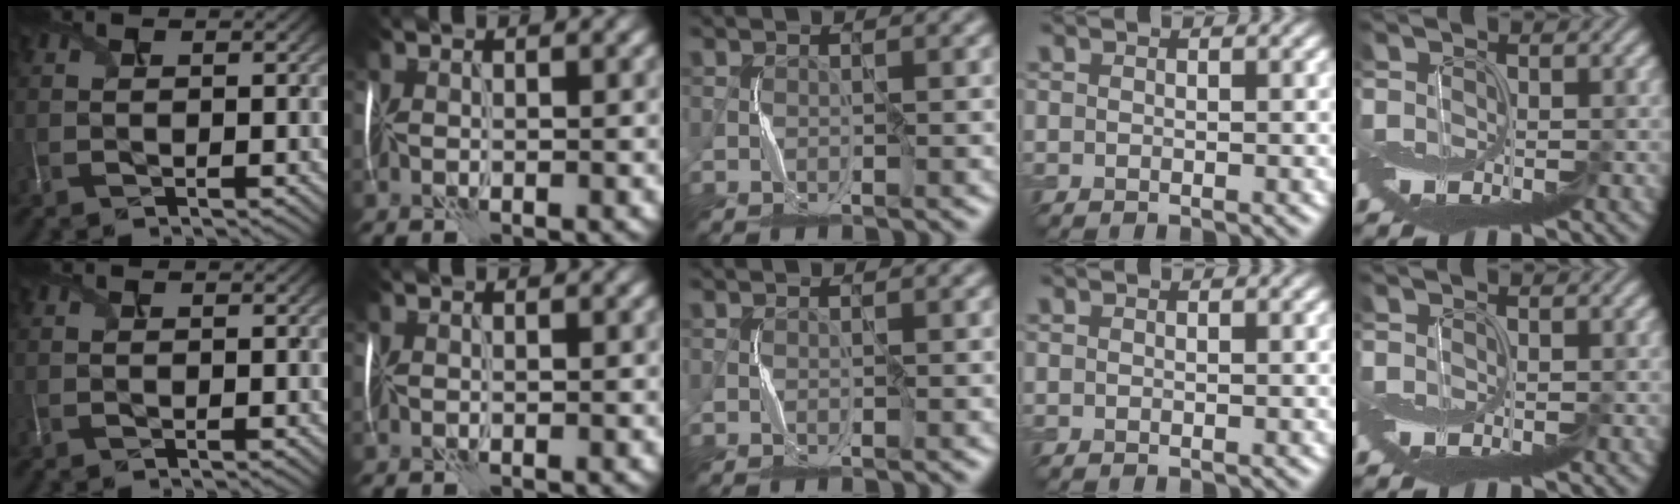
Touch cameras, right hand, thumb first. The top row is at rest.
{}